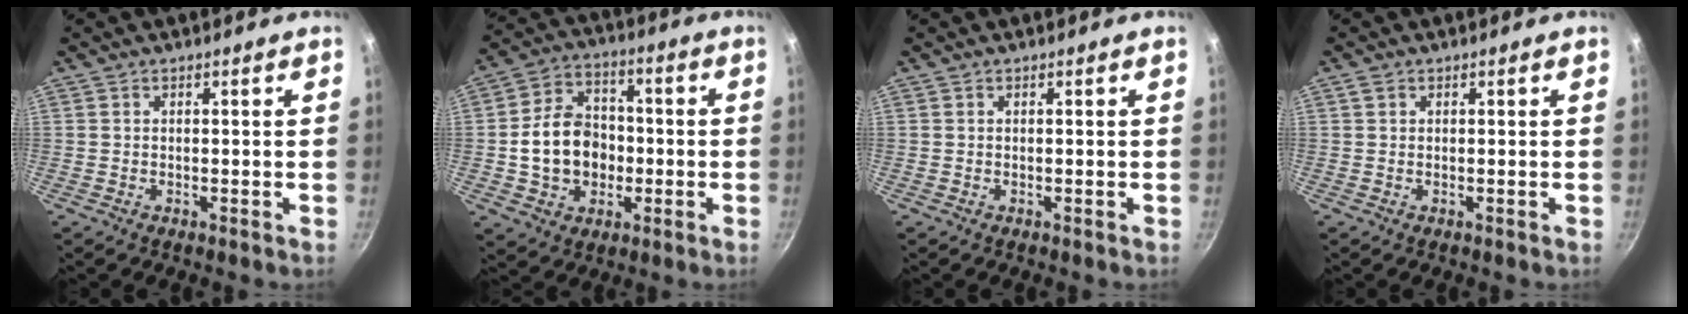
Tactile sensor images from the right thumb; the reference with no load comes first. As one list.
[{"total": 13.2, "force": [-1.4, 10.4, 7.9], "torque": [-0.109, 0.030, -0.024]}, {"total": 0.0}, {"total": 0.9, "force": [0.4, 0.7, 0.4], "torque": [-0.006, 0.001, 0.007]}]